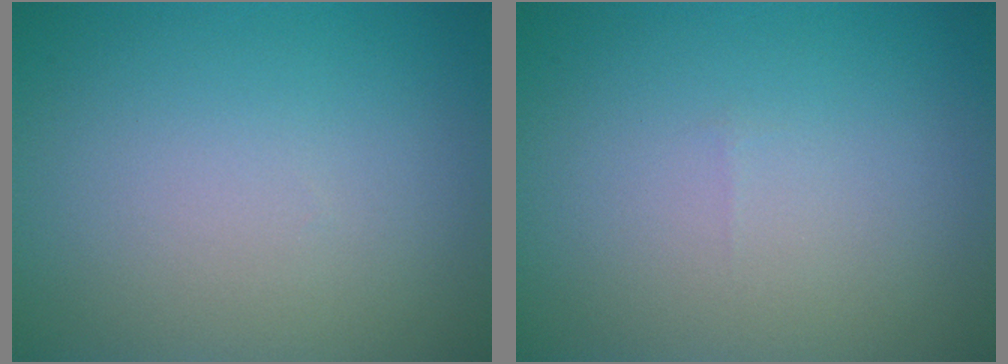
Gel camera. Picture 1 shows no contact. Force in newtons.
{"total": 0.0}